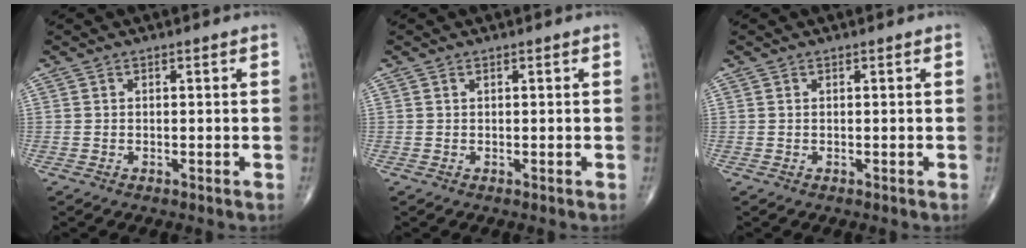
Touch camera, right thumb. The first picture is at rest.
{"total": 0.0}
{"total": 0.0}